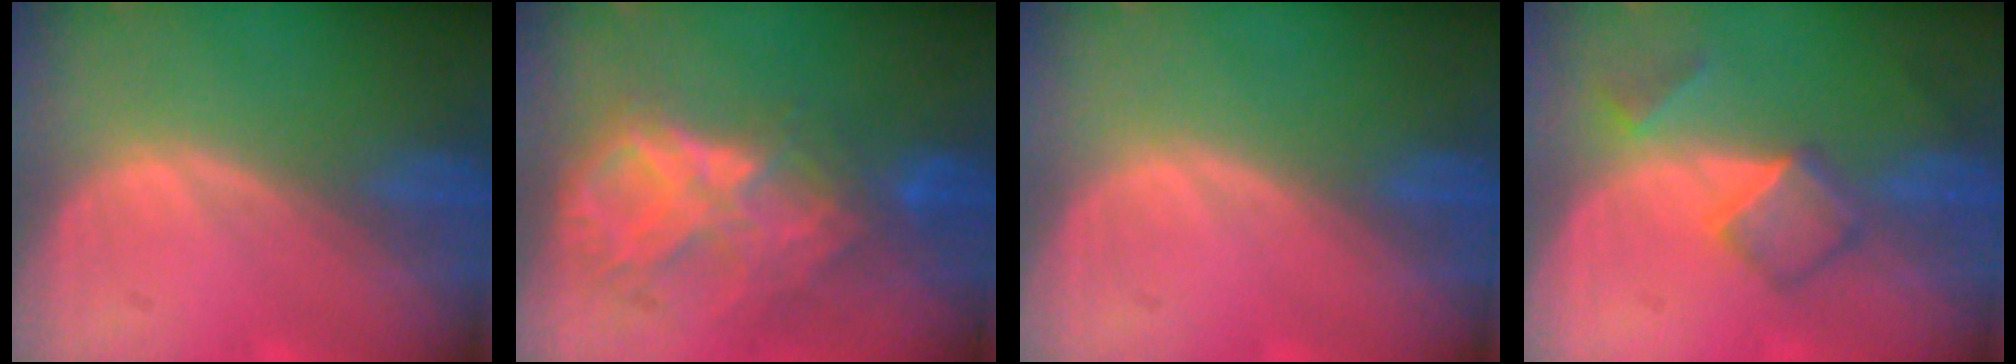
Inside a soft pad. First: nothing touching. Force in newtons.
{"total": 9.1, "press": 7.8, "slide": 4.7}
{"total": 0.0}
{"total": 5.3, "press": 4.7, "slide": 2.4}